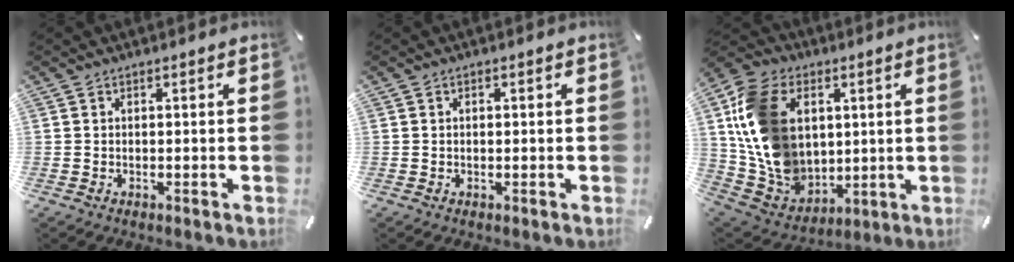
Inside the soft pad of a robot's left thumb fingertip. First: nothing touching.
{"total": 0.7, "force": [0.0, 0.5, 0.5], "torque": [-0.011, 0.001, -0.001]}
{"total": 18.1, "force": [4.1, 14.8, 9.5], "torque": [-0.220, -0.015, 0.085]}